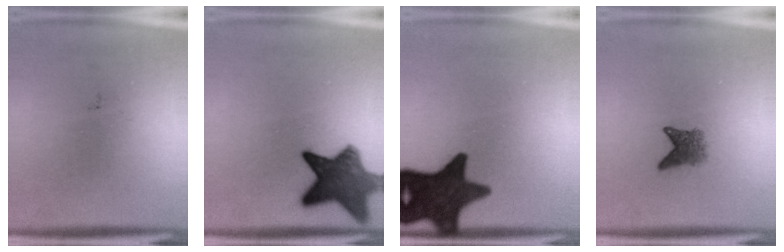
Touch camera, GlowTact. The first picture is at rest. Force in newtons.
{"total": 9.8}
{"total": 16.4}
{"total": 2.8}